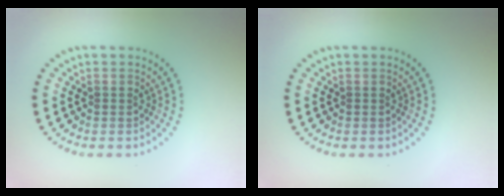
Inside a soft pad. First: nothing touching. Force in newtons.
{"total": 0.0}